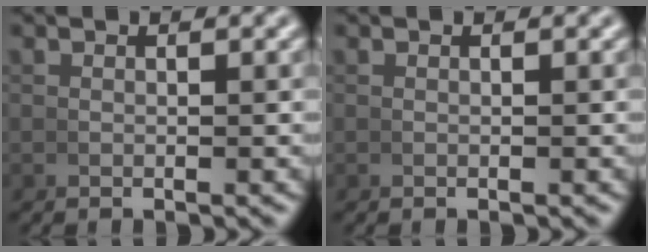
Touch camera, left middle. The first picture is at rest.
{"total": 0.0}